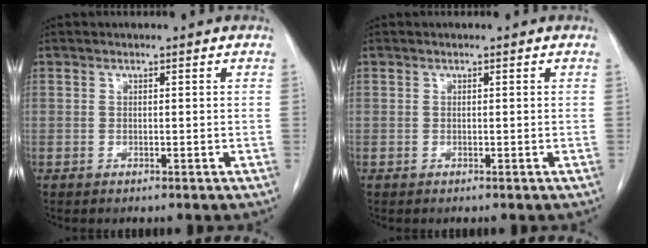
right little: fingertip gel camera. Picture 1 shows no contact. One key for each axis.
{"total": 0.0}